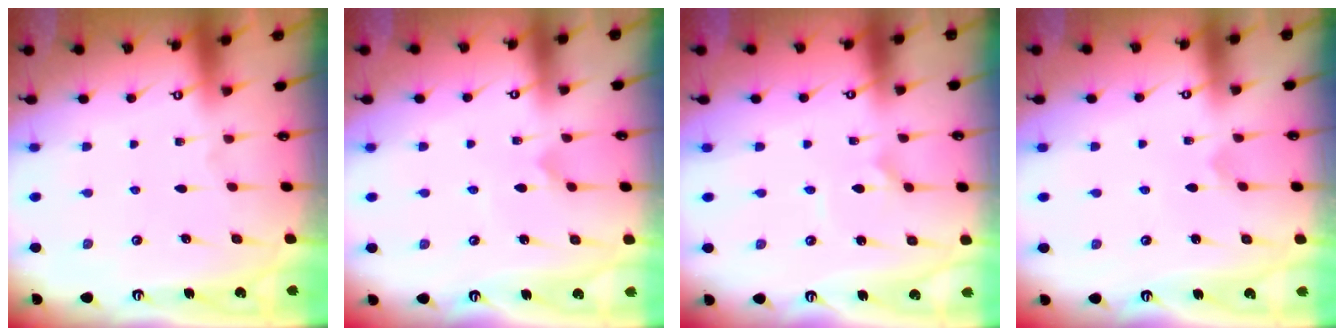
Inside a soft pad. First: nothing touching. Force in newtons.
{"total": 2.7, "press": 2.7, "slide": 0.3}
{"total": 2.5, "press": 2.4, "slide": 0.4}
{"total": 3.2, "press": 3.2, "slide": 0.2}